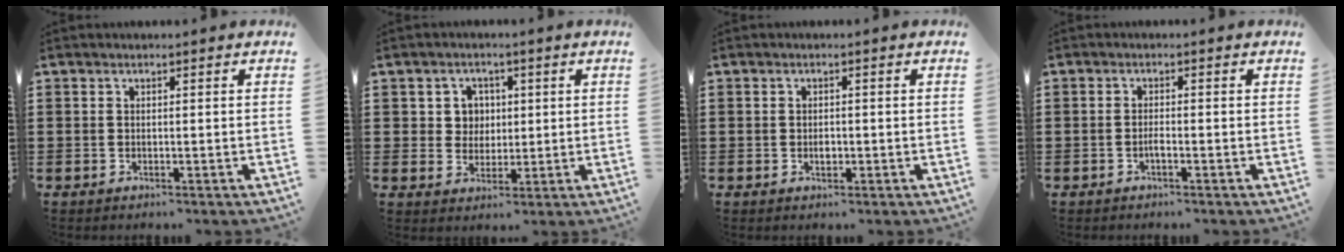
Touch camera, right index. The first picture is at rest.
{"total": 4.1, "force": [0.9, 3.9, 1.2], "torque": [-0.041, 0.014, 0.014]}
{"total": 1.4, "force": [-0.3, 1.0, 1.0], "torque": [-0.019, 0.003, -0.006]}
{"total": 1.3, "force": [-0.7, 0.3, 1.1], "torque": [-0.022, 0.000, -0.012]}